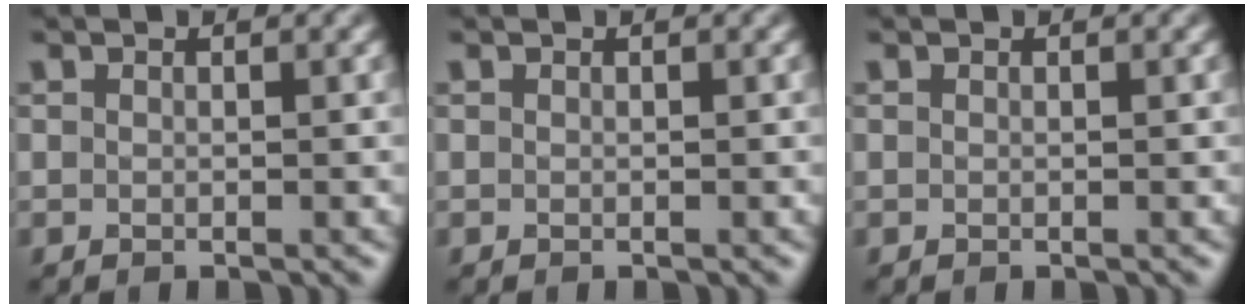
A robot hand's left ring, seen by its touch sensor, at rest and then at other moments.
{"total": 0.0}
{"total": 0.0}